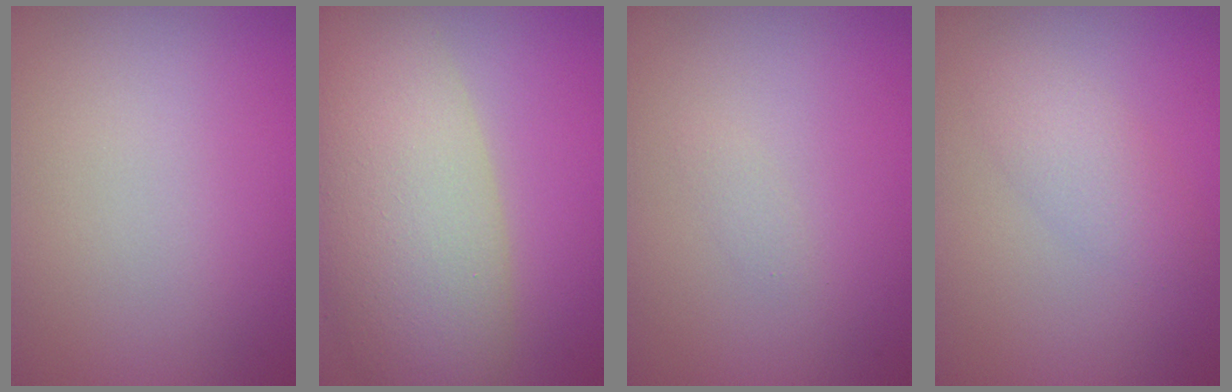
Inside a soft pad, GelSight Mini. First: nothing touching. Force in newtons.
{"total": 10.1, "press": 10.1, "slide": 0.9}
{"total": 0.6, "press": 0.6, "slide": 0.0}
{"total": 2.2, "press": 2.2, "slide": 0.1}